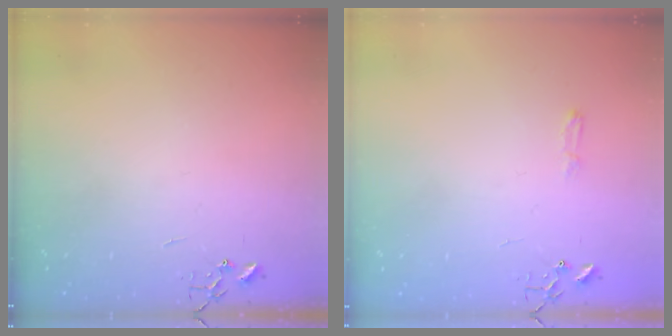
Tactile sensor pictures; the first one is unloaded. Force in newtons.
{"total": 3.8, "press": 3.8, "slide": 0.5}